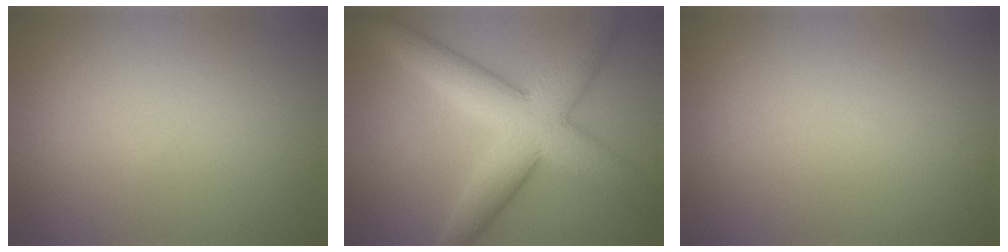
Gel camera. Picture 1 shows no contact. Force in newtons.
{"total": 8.5, "press": 8.4, "slide": 0.4}
{"total": 0.0}